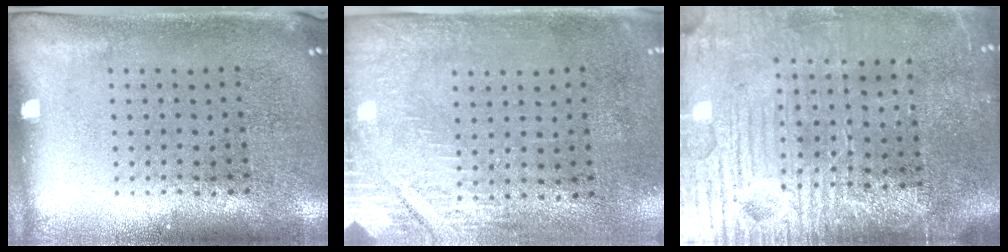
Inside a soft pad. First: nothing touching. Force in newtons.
{"total": 2.8, "press": 2.4, "slide": 1.4}
{"total": 4.4, "press": 4.0, "slide": 2.0}